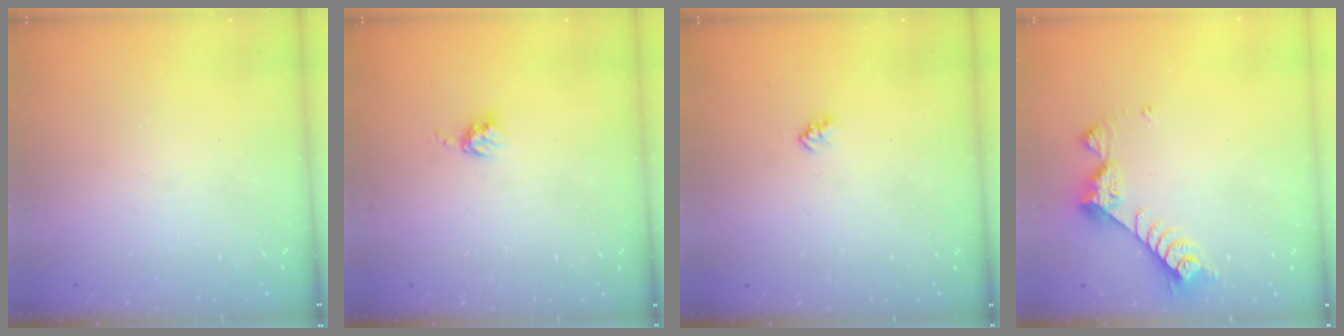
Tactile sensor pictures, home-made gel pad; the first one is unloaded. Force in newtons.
{"total": 4.2, "press": 4.1, "slide": 0.4}
{"total": 2.0, "press": 2.0, "slide": 0.3}
{"total": 8.3, "press": 8.3, "slide": 0.5}